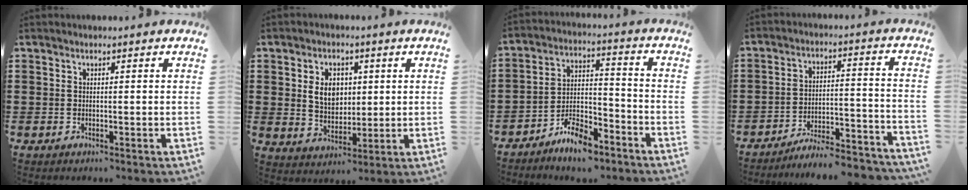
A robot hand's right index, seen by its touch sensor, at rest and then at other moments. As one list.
[{"total": 5.8, "force": [1.2, 4.4, 3.7], "torque": [-0.070, 0.009, 0.016]}, {"total": 8.1, "force": [-7.1, 2.2, 3.3], "torque": [-0.059, 0.020, -0.132]}, {"total": 6.1, "force": [-5.9, 0.1, 1.7], "torque": [-0.025, 0.001, -0.115]}]